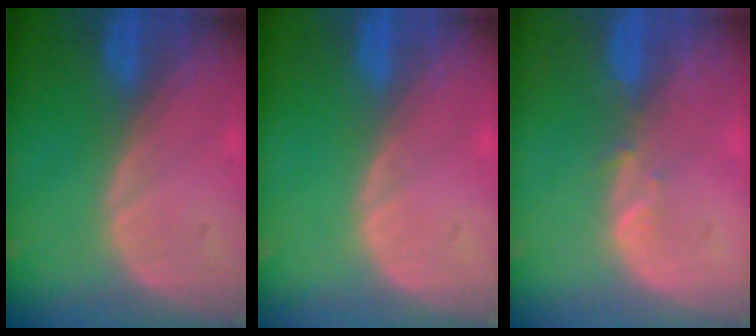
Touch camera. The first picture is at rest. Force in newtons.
{"total": 0.0}
{"total": 1.4, "press": 1.2, "slide": 0.6}